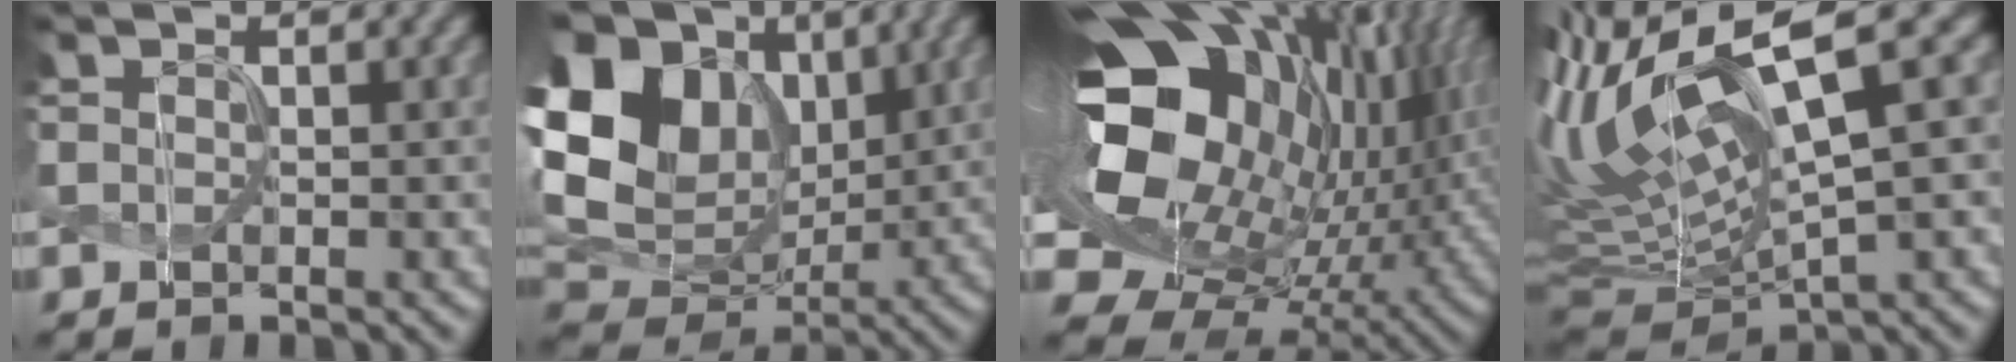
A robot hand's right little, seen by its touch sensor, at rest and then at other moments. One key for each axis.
{"total": 18.2, "fx": 5.3, "fy": 13.1, "fz": 11.5, "tx": -0.243, "ty": 0.045, "tz": 0.092}
{"total": 19.3, "fx": 4.0, "fy": 12.5, "fz": 14.1, "tx": -0.270, "ty": -0.037, "tz": 0.103}
{"total": 12.8, "fx": 5.0, "fy": 4.2, "fz": 11.0, "tx": -0.236, "ty": 0.014, "tz": 0.105}